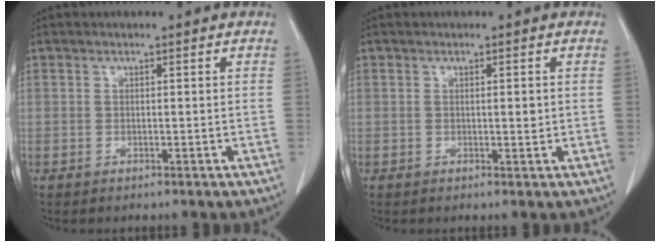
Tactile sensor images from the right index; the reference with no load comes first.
{"total": 1.1, "force": [0.1, 0.2, 1.1], "torque": [-0.016, 0.002, 0.003]}